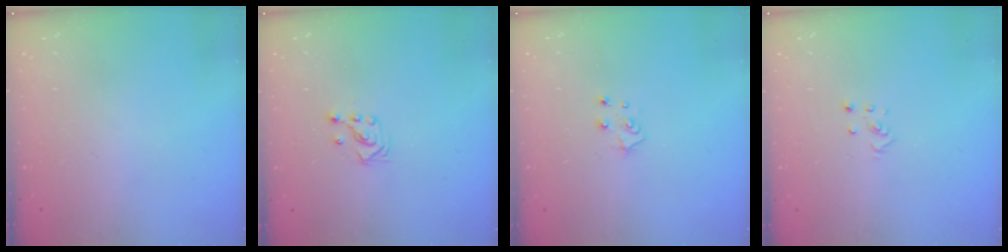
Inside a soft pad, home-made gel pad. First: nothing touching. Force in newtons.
{"total": 2.9, "press": 2.9, "slide": 0.3}
{"total": 5.6, "press": 5.6, "slide": 0.5}
{"total": 2.3, "press": 2.3, "slide": 0.2}